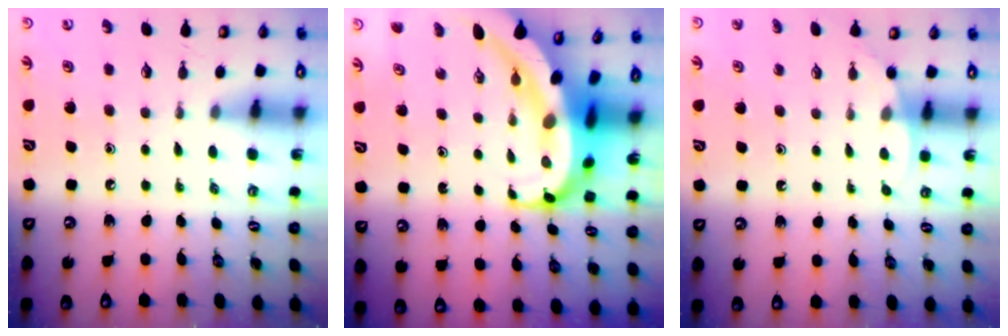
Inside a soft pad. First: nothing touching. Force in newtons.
{"total": 13.6, "press": 13.4, "slide": 2.4}
{"total": 2.9, "press": 2.9, "slide": 0.2}